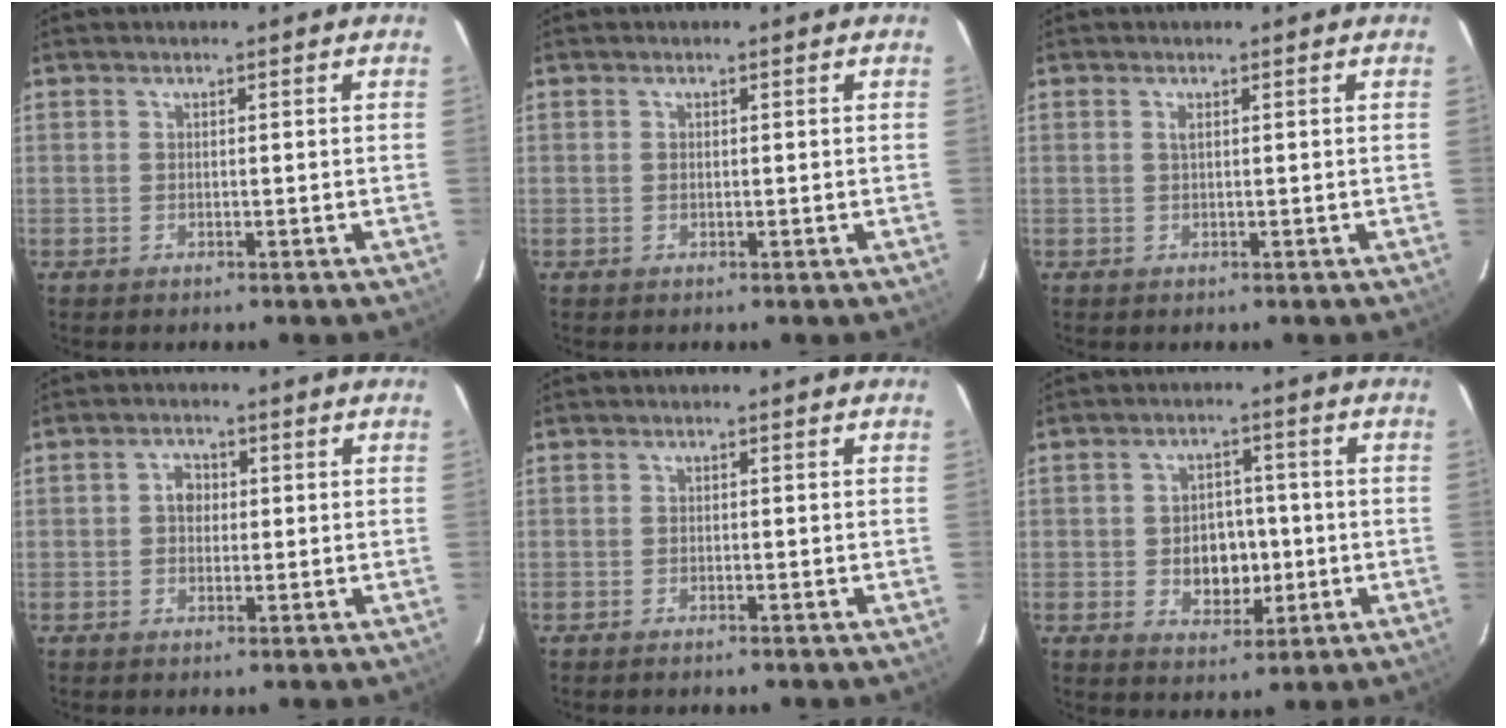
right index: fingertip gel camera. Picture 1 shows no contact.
{"total": 0.0}
{"total": 0.7, "force": [0.3, 0.0, 0.6], "torque": [-0.013, 0.002, 0.004]}
{"total": 2.8, "force": [0.2, 2.3, 1.5], "torque": [-0.024, 0.010, 0.002]}
{"total": 0.6, "force": [-0.6, 0.1, 0.2], "torque": [-0.003, -0.001, -0.013]}
{"total": 7.2, "force": [-1.0, 5.5, 4.5], "torque": [-0.087, 0.008, -0.004]}